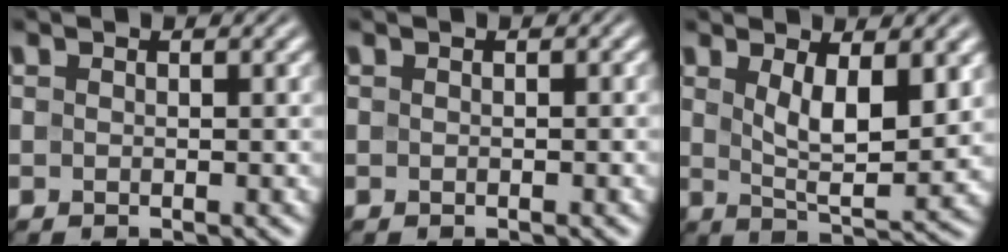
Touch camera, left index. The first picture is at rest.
{"total": 0.0}
{"total": 5.6, "force": [1.7, 2.0, 4.9], "torque": [-0.094, -0.009, 0.037]}